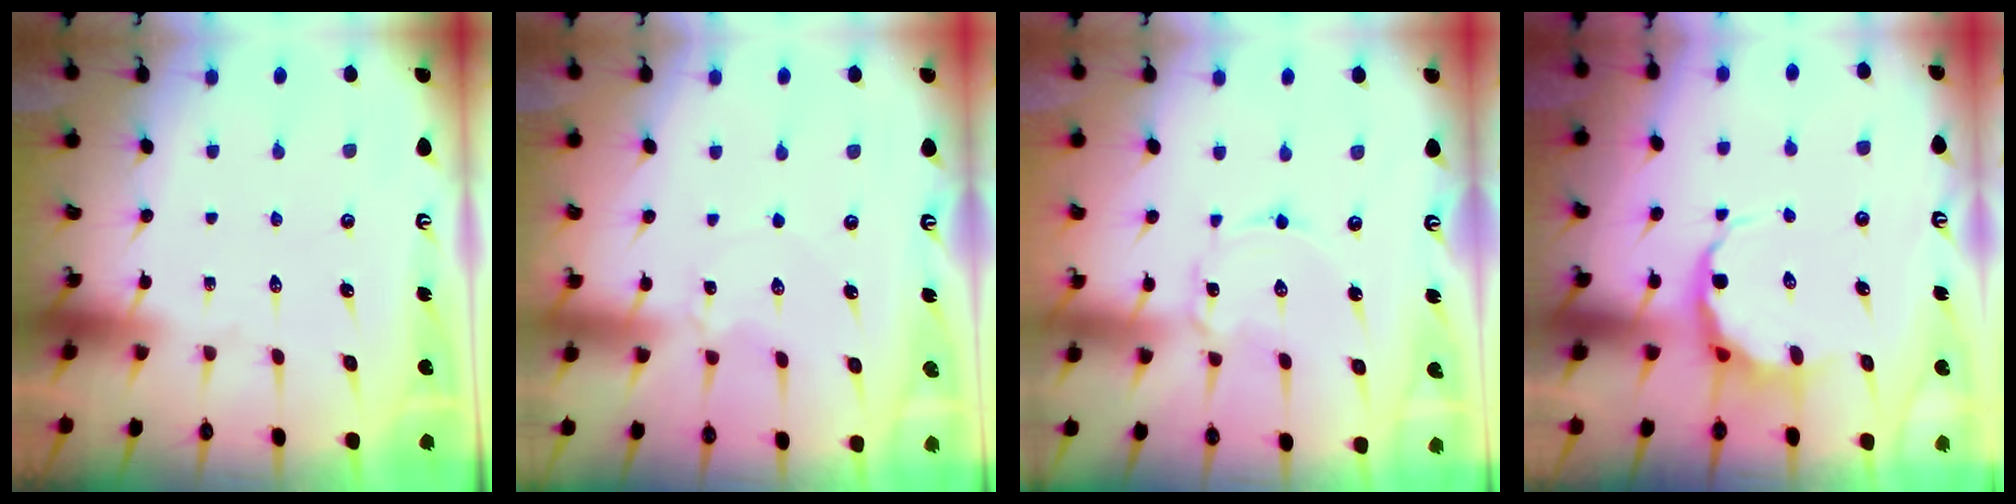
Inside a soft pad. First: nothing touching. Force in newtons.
{"total": 3.7, "press": 3.7, "slide": 0.3}
{"total": 1.8, "press": 1.8, "slide": 0.1}
{"total": 7.0, "press": 6.8, "slide": 1.7}